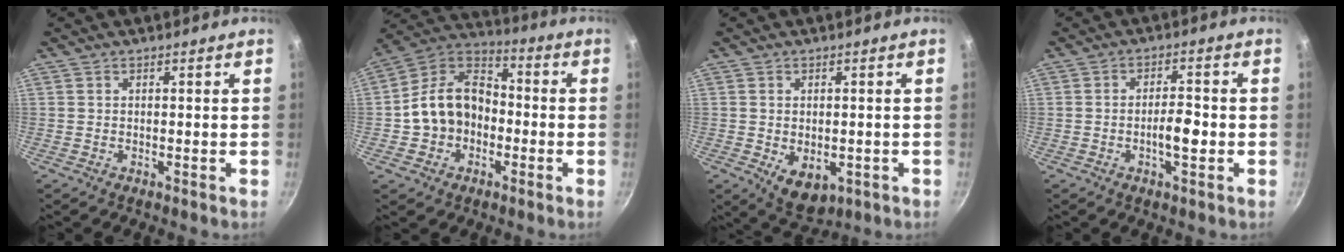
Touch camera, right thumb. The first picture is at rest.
{"total": 13.8, "force": [-2.3, 10.8, 8.3], "torque": [-0.115, 0.046, -0.056]}
{"total": 6.7, "force": [-1.3, 4.5, 4.8], "torque": [-0.060, -0.008, -0.005]}
{"total": 5.0, "force": [-1.3, 1.8, 4.5], "torque": [-0.064, 0.016, -0.021]}